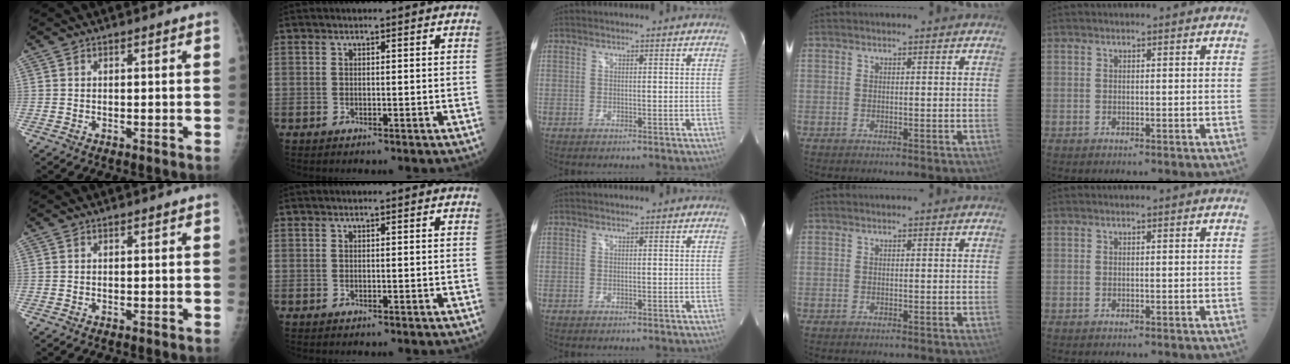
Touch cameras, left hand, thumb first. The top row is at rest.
{}